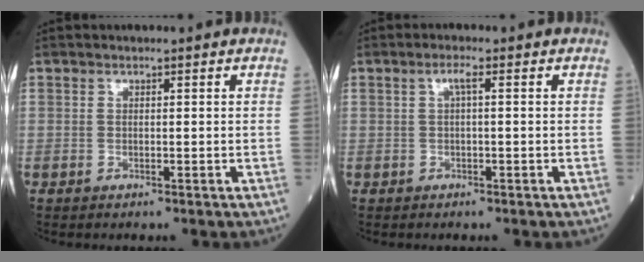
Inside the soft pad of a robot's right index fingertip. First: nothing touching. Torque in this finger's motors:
{"motor_torque": [0.11, 0.08, 0.13, 0.04]}